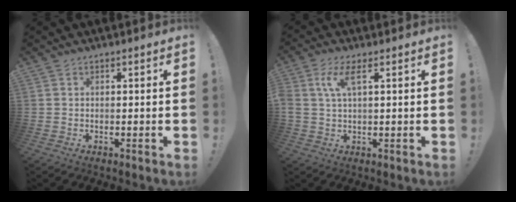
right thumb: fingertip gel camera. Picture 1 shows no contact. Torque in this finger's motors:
{"motor_torque": [1.05, 1.06, 0.04, 0.13, 0.07]}